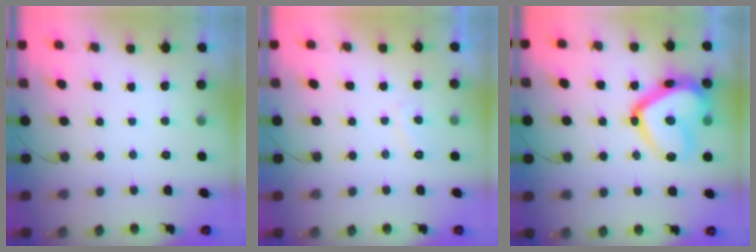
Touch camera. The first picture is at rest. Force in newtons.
{"total": 3.4, "press": 3.3, "slide": 0.8}
{"total": 20.7, "press": 20.6, "slide": 1.2}